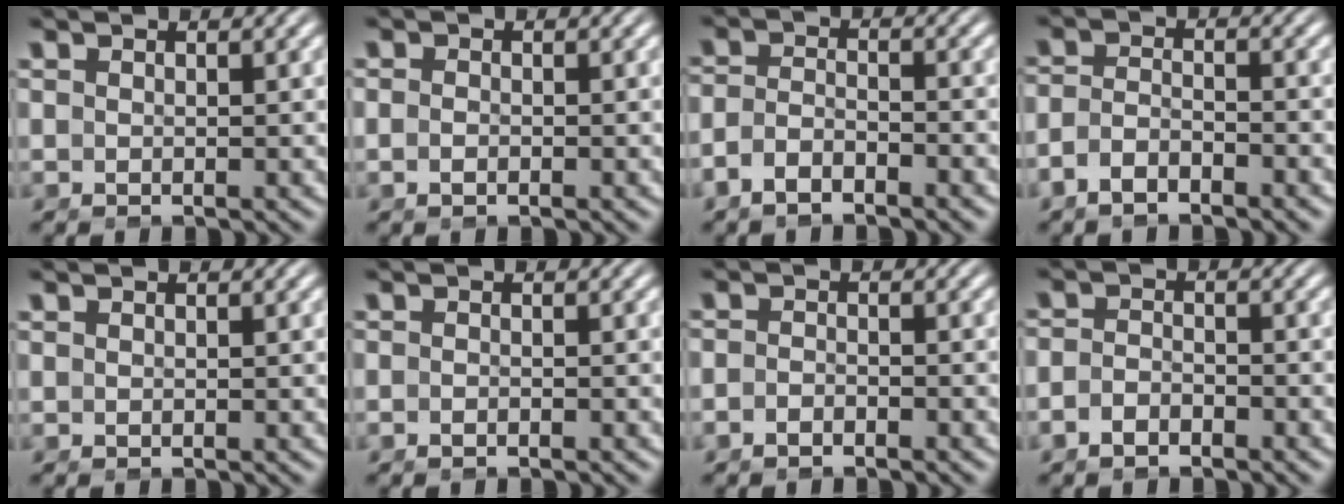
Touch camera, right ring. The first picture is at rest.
{"total": 0.8, "force": [-0.5, 0.0, 0.5], "torque": [-0.013, -0.006, -0.008]}
{"total": 3.3, "force": [-2.4, 1.6, 1.5], "torque": [-0.035, -0.013, -0.040]}
{"total": 3.2, "force": [-2.4, 1.5, 1.5], "torque": [-0.034, -0.012, -0.039]}
{"total": 0.0}
{"total": 0.9, "force": [-0.9, 0.0, 0.2], "torque": [-0.006, -0.001, -0.017]}
{"total": 1.6, "force": [-1.6, 0.3, 0.2], "torque": [-0.008, -0.005, -0.029]}
{"total": 2.2, "force": [-1.9, 0.9, 0.6], "torque": [-0.016, -0.010, -0.033]}